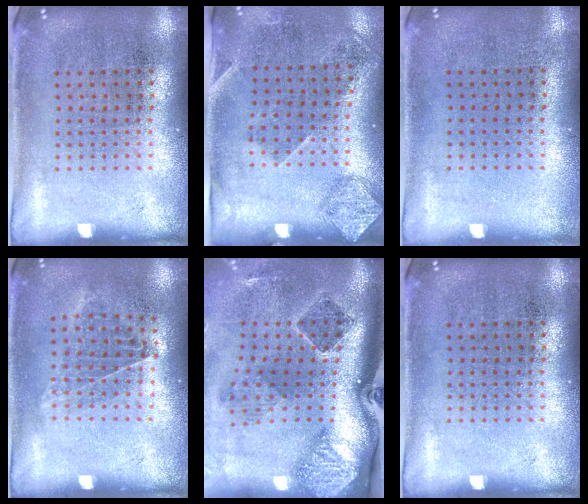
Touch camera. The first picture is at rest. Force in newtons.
{"total": 1.7, "press": 1.1, "slide": 1.3}
{"total": 0.0}
{"total": 0.9, "press": 0.8, "slide": 0.5}
{"total": 2.7, "press": 1.8, "slide": 2.1}
{"total": 0.0}